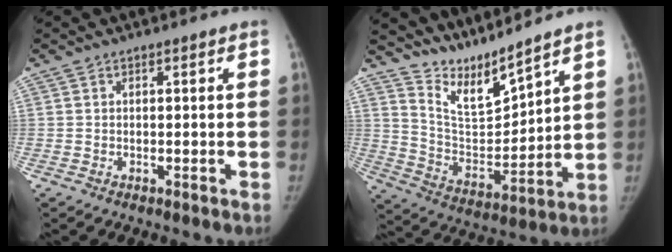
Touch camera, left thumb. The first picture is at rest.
{"total": 11.0, "force": [10.3, 0.8, 3.8], "torque": [-0.055, -0.081, 0.211]}